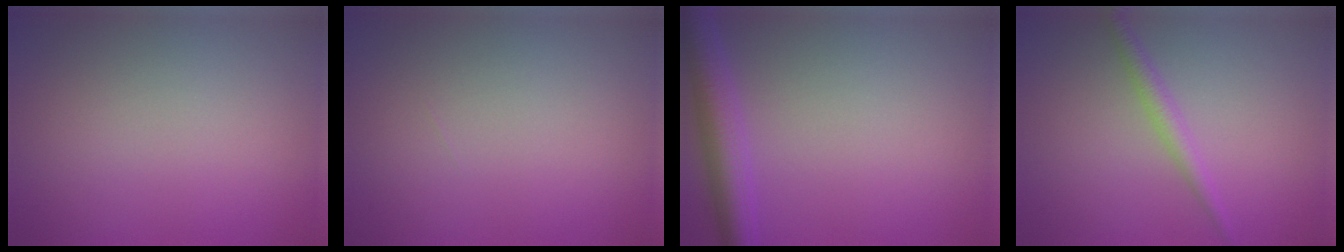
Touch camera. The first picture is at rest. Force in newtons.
{"total": 0.0}
{"total": 4.3, "press": 4.3, "slide": 0.2}
{"total": 1.9, "press": 1.9, "slide": 0.1}